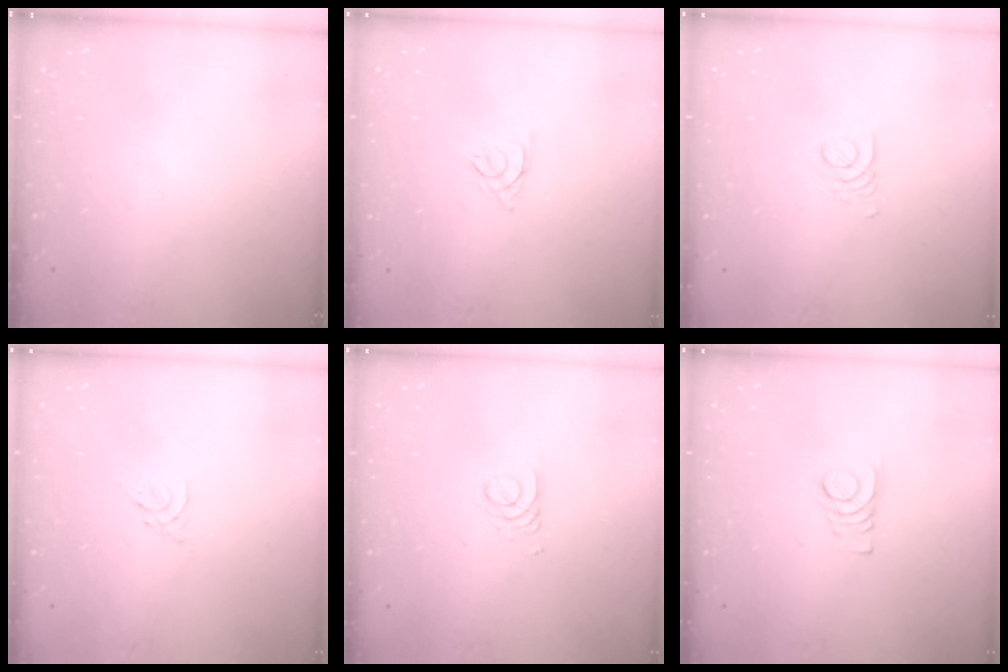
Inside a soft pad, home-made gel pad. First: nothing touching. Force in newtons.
{"total": 3.0, "press": 2.9, "slide": 0.7}
{"total": 1.6, "press": 1.6, "slide": 0.1}
{"total": 0.0}
{"total": 2.7, "press": 2.7, "slide": 0.3}
{"total": 3.4, "press": 3.4, "slide": 0.5}